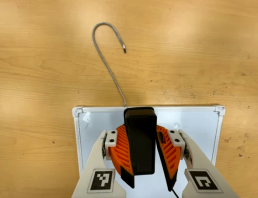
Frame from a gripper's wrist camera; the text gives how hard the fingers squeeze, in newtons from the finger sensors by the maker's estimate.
{"total": 11.9, "left": 10.8, "right": 12.9}